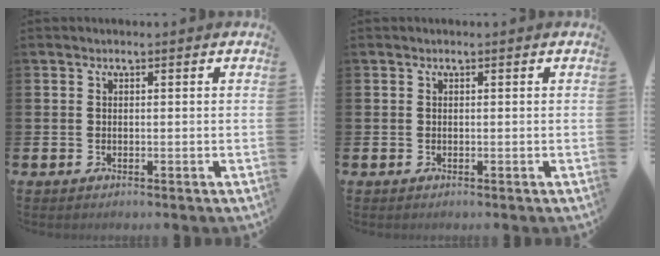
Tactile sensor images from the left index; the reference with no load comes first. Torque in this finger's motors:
{"motor_torque": [-0.01, 0.00, 0.00, 0.00]}